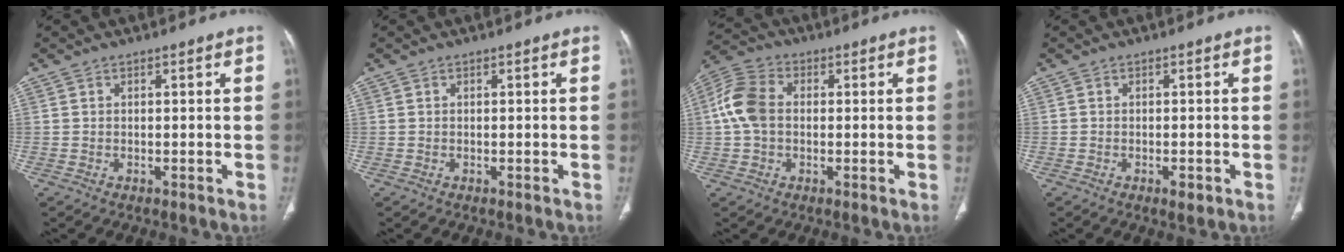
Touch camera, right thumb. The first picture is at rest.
{"total": 0.0}
{"total": 8.9, "force": [0.4, 6.3, 6.2], "torque": [-0.134, 0.024, 0.000]}
{"total": 1.7, "force": [-0.8, 0.7, 1.3], "torque": [-0.018, -0.001, -0.011]}